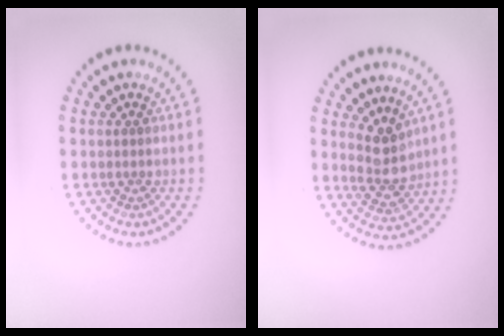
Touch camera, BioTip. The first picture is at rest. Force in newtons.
{"total": 3.2, "press": 2.8, "slide": 1.5}